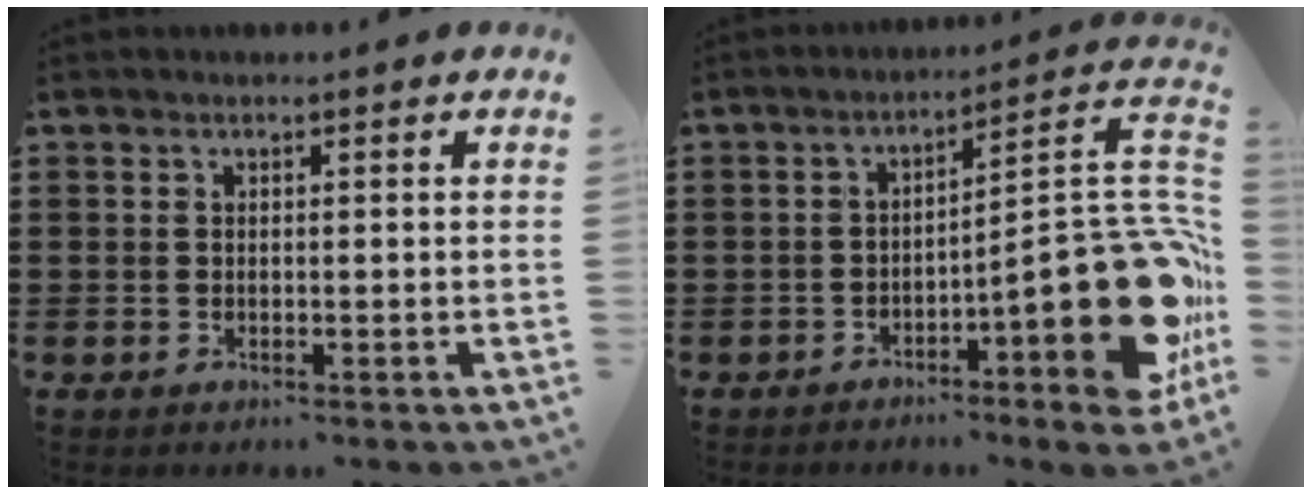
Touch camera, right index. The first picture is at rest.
{"total": 15.3, "force": [-4.4, 3.8, 14.2], "torque": [-0.173, -0.008, -0.064]}